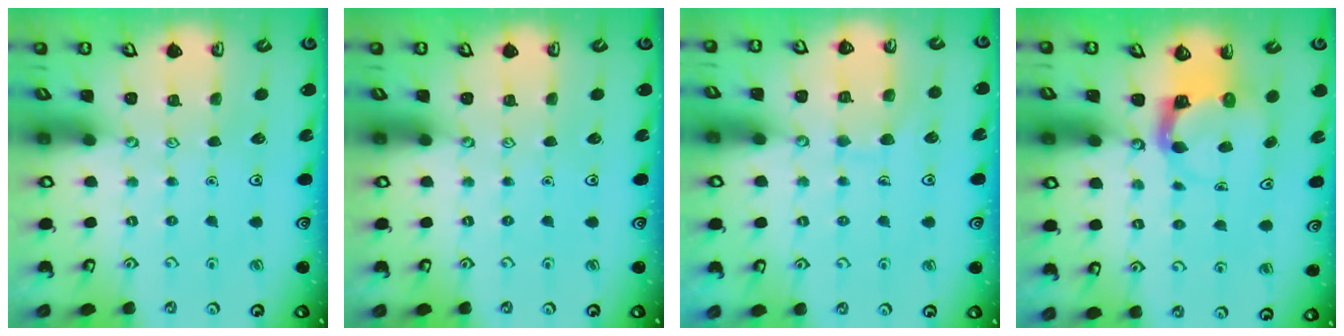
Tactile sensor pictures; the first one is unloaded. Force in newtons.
{"total": 0.0}
{"total": 7.8, "press": 7.7, "slide": 0.6}
{"total": 4.0, "press": 4.0, "slide": 0.3}